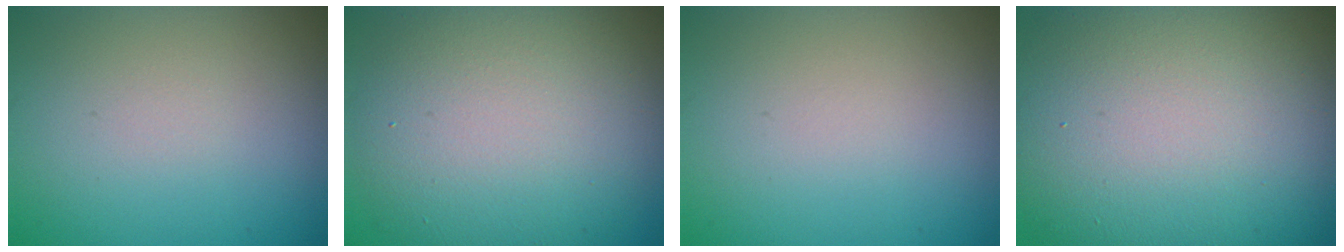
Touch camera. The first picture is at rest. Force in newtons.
{"total": 10.2, "press": 10.1, "slide": 0.9}
{"total": 0.0}
{"total": 15.9, "press": 15.9, "slide": 1.1}